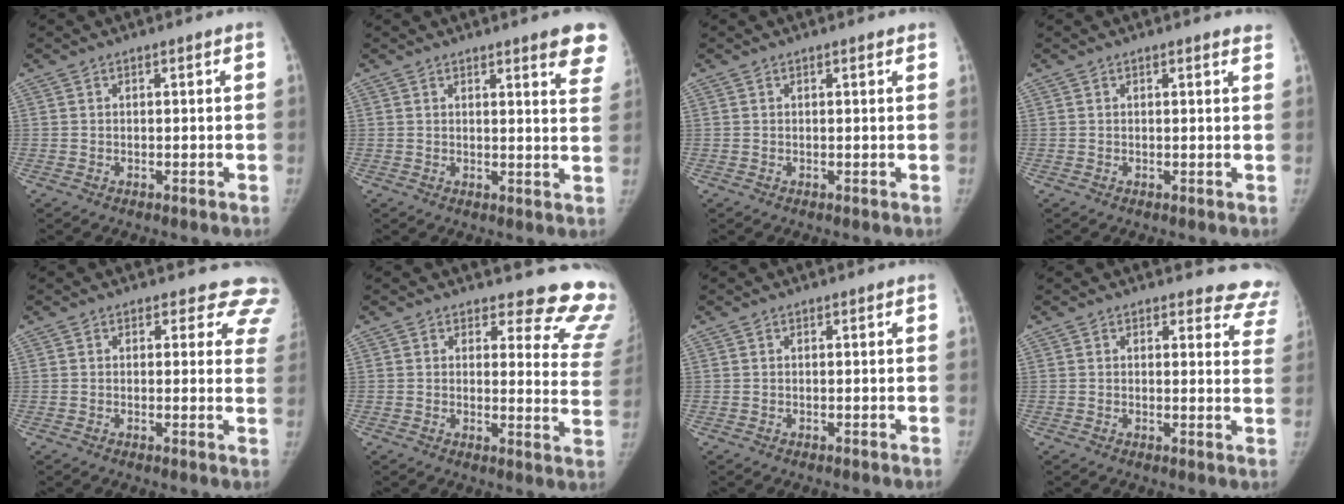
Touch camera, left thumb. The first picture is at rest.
{"total": 8.8, "force": [6.2, 1.5, 6.0], "torque": [-0.047, -0.028, 0.059]}
{"total": 0.6, "force": [0.5, 0.2, 0.4], "torque": [-0.002, 0.000, 0.006]}
{"total": 1.7, "force": [1.5, 0.3, 0.9], "torque": [-0.002, -0.001, 0.013]}
{"total": 7.9, "force": [6.7, 4.1, 0.9], "torque": [0.051, -0.024, 0.038]}
{"total": 15.6, "force": [14.6, 4.8, 2.7], "torque": [0.031, -0.144, 0.127]}
{"total": 0.0}
{"total": 9.6, "force": [9.0, 3.5, 0.0], "torque": [0.068, -0.063, 0.058]}